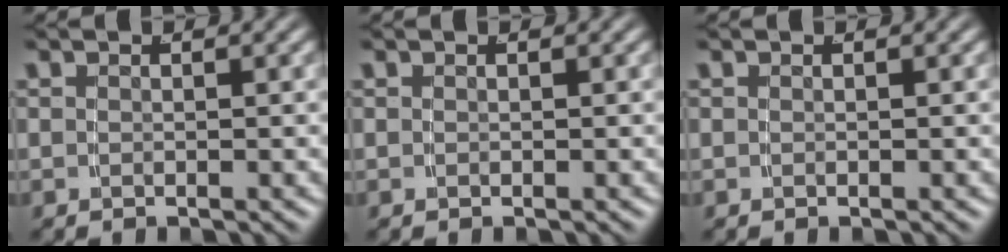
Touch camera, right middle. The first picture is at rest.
{"total": 0.0}
{"total": 0.0}